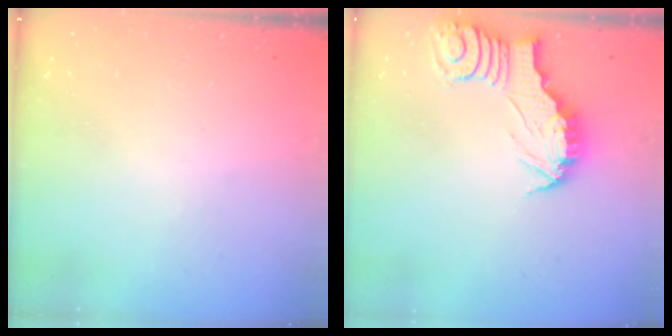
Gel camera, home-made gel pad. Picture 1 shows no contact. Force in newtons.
{"total": 2.8, "press": 2.8, "slide": 0.2}